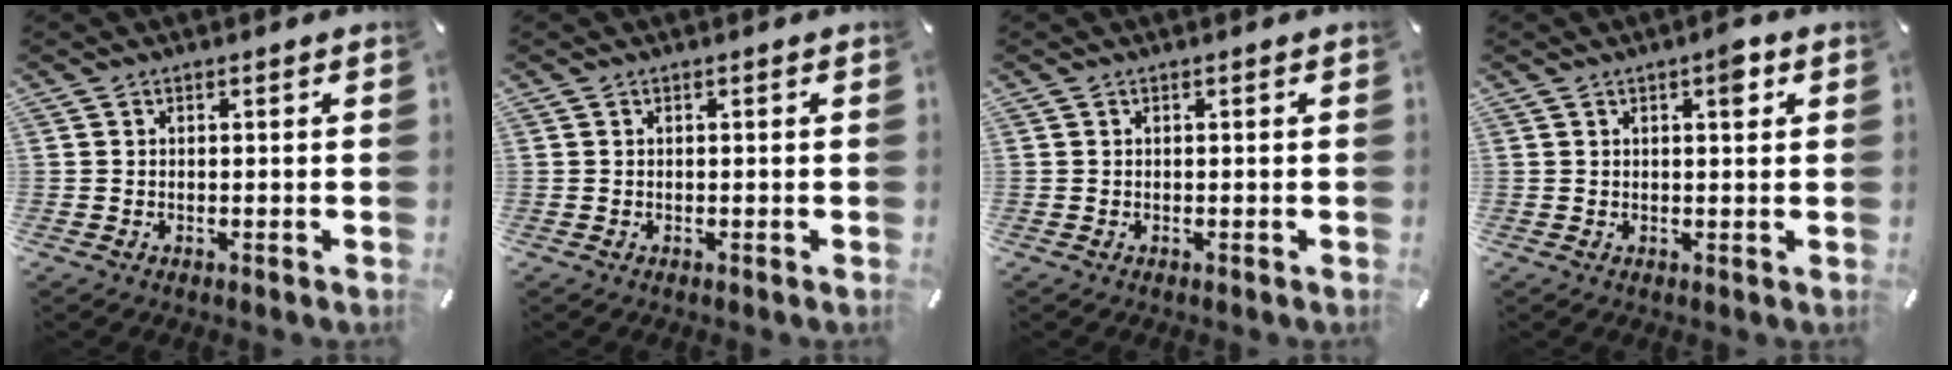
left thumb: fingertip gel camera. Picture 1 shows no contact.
{"total": 0.0}
{"total": 0.0}
{"total": 3.6, "force": [1.6, 1.2, 3.0], "torque": [-0.039, -0.002, 0.020]}